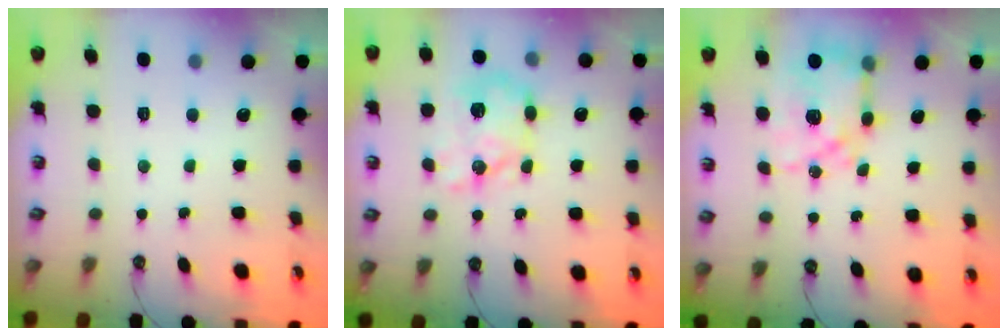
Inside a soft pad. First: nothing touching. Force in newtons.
{"total": 14.5, "press": 14.5, "slide": 0.1}
{"total": 10.7, "press": 10.6, "slide": 1.1}